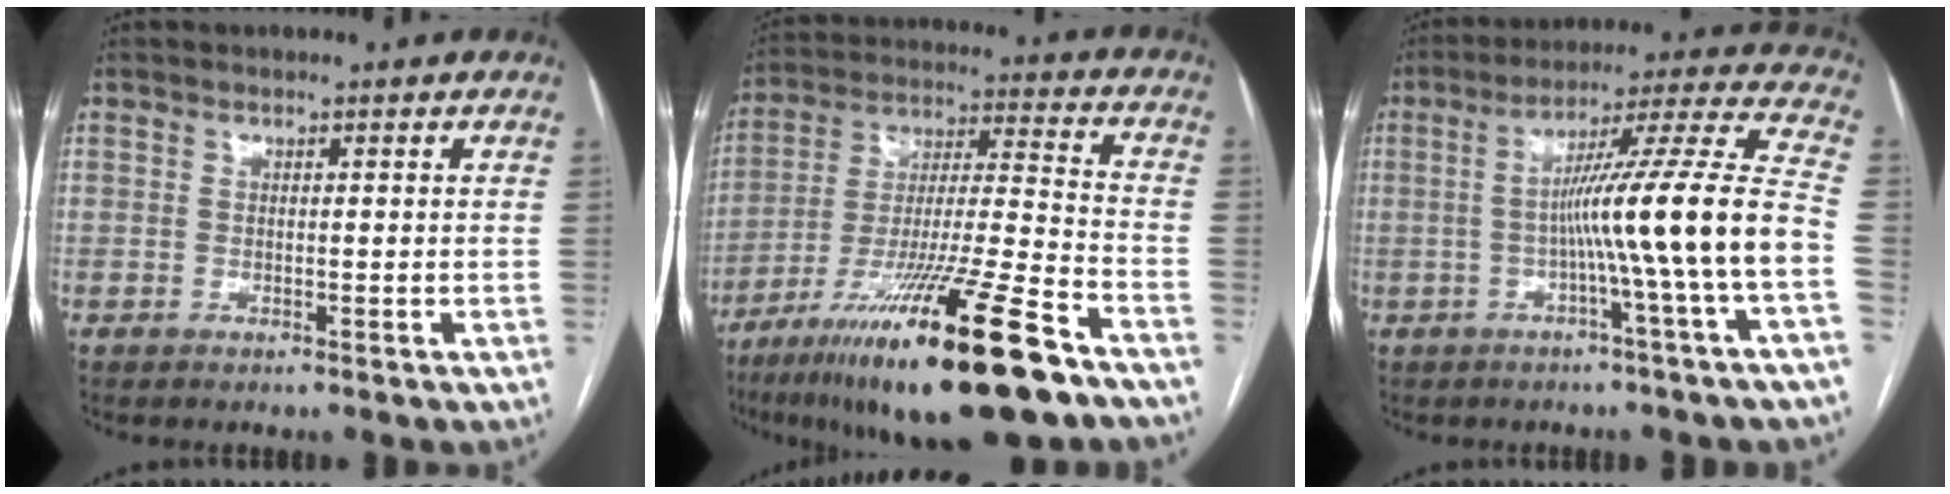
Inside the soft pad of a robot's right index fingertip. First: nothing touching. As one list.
[{"total": 24.4, "force": [-15.3, 1.4, 19.0], "torque": [-0.299, -0.040, -0.262]}, {"total": 15.3, "force": [-3.4, -2.5, 14.7], "torque": [-0.223, 0.011, -0.062]}]